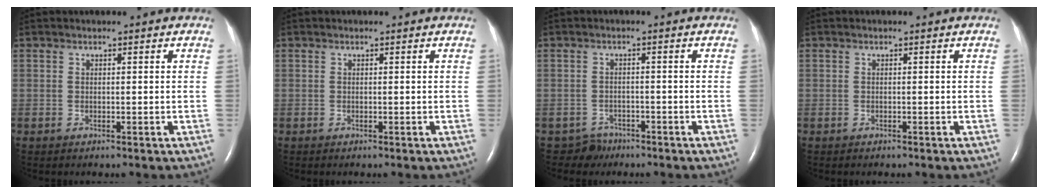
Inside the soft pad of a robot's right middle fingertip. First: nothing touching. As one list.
[{"total": 0.0}, {"total": 2.4, "force": [-1.8, 1.3, -0.9], "torque": [0.011, 0.005, -0.029]}, {"total": 0.0}]